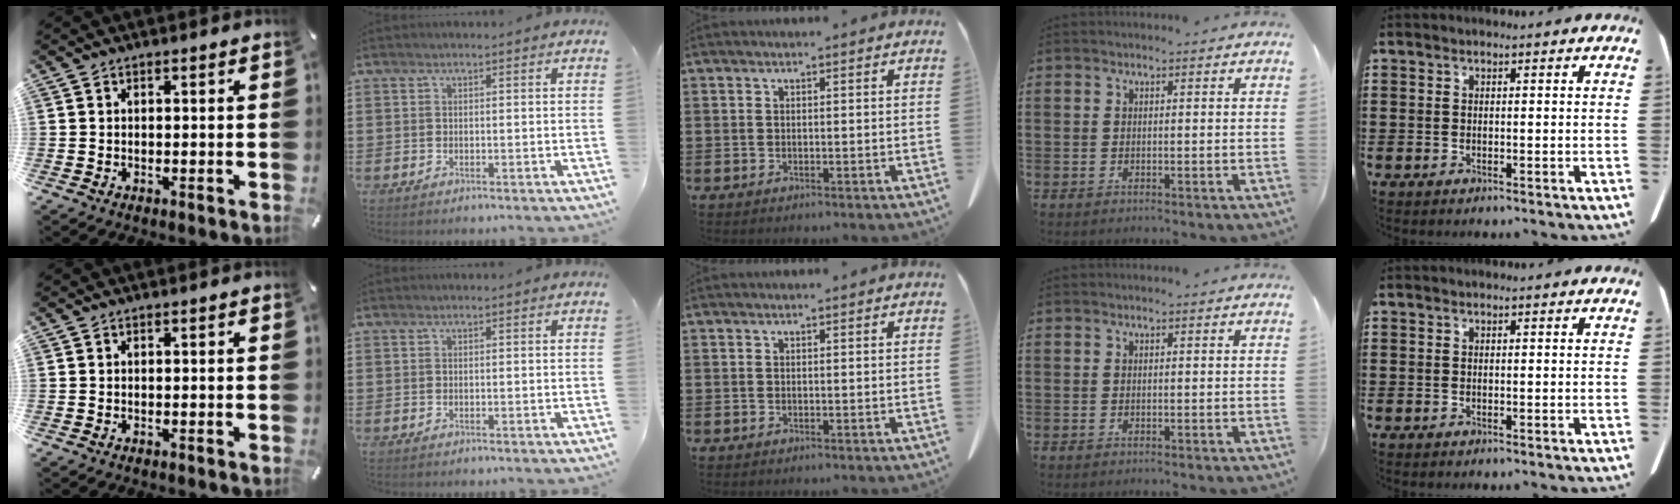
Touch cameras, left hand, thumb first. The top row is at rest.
{}